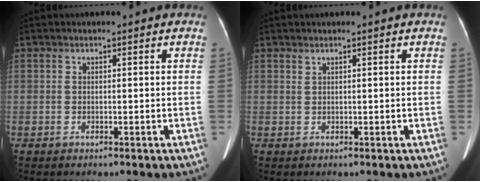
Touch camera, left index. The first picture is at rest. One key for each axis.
{"total": 0.8, "fx": 0.7, "fy": -0.2, "fz": 0.3, "tx": -0.014, "ty": 0.002, "tz": 0.017}